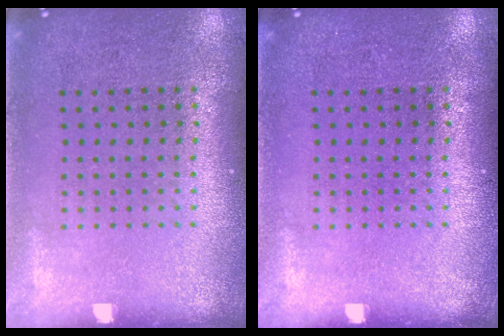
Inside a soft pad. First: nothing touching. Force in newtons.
{"total": 0.0}